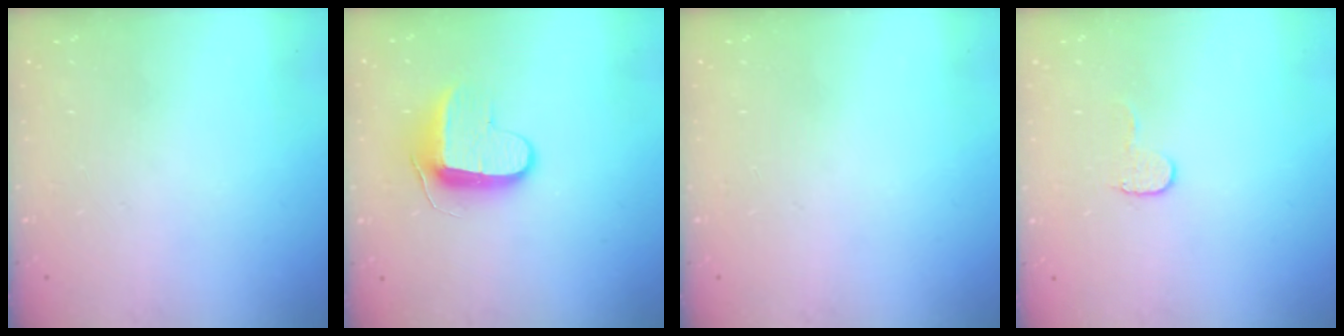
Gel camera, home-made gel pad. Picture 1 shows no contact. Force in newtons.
{"total": 9.2, "press": 9.2, "slide": 0.9}
{"total": 0.0}
{"total": 5.2, "press": 5.1, "slide": 0.5}